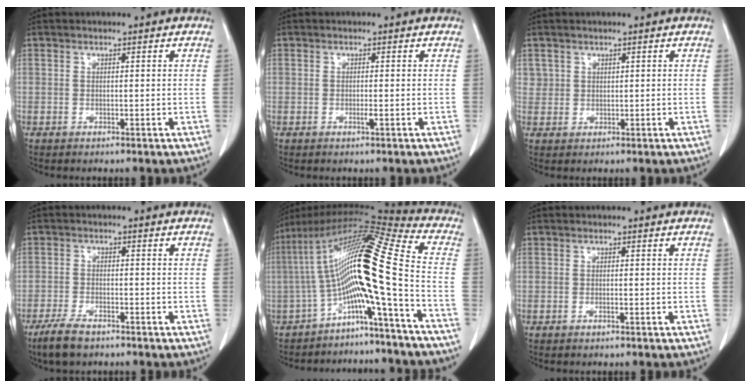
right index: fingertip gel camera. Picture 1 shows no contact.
{"total": 0.9, "force": [-0.4, -0.1, 0.8], "torque": [-0.016, -0.001, -0.007]}
{"total": 1.5, "force": [0.6, 1.3, 0.0], "torque": [0.017, 0.002, 0.006]}
{"total": 5.2, "force": [-4.0, 1.6, 3.0], "torque": [-0.066, -0.007, -0.072]}
{"total": 16.8, "force": [-4.7, -0.9, 16.1], "torque": [-0.290, 0.037, -0.090]}
{"total": 0.6, "force": [-0.4, 0.0, 0.5], "torque": [-0.009, 0.001, -0.006]}